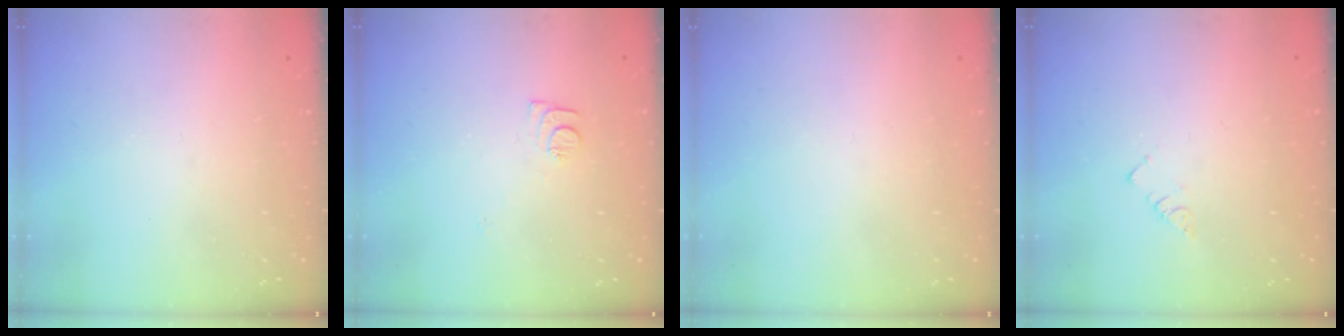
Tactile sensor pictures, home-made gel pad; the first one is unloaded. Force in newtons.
{"total": 7.5, "press": 7.4, "slide": 0.8}
{"total": 1.8, "press": 1.7, "slide": 0.1}
{"total": 2.9, "press": 2.9, "slide": 0.4}